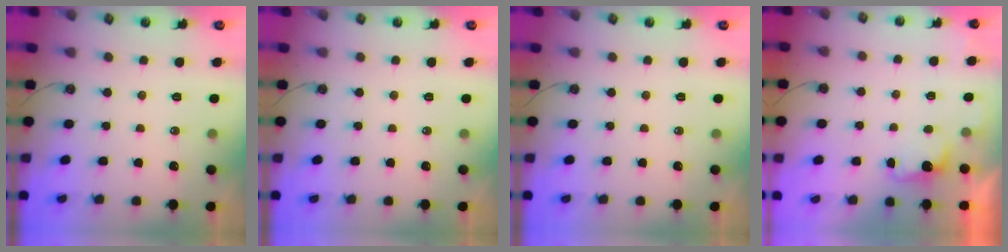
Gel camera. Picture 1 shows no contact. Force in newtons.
{"total": 0.0}
{"total": 0.0}
{"total": 1.5, "press": 1.3, "slide": 0.8}